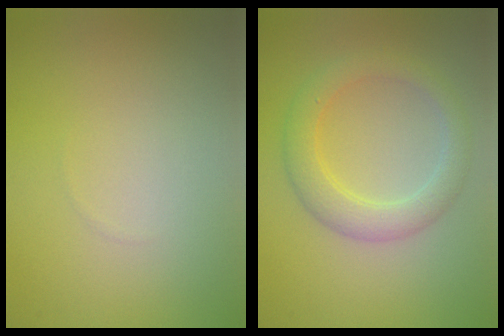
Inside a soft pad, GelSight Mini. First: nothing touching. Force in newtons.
{"total": 3.5, "press": 3.5, "slide": 0.3}